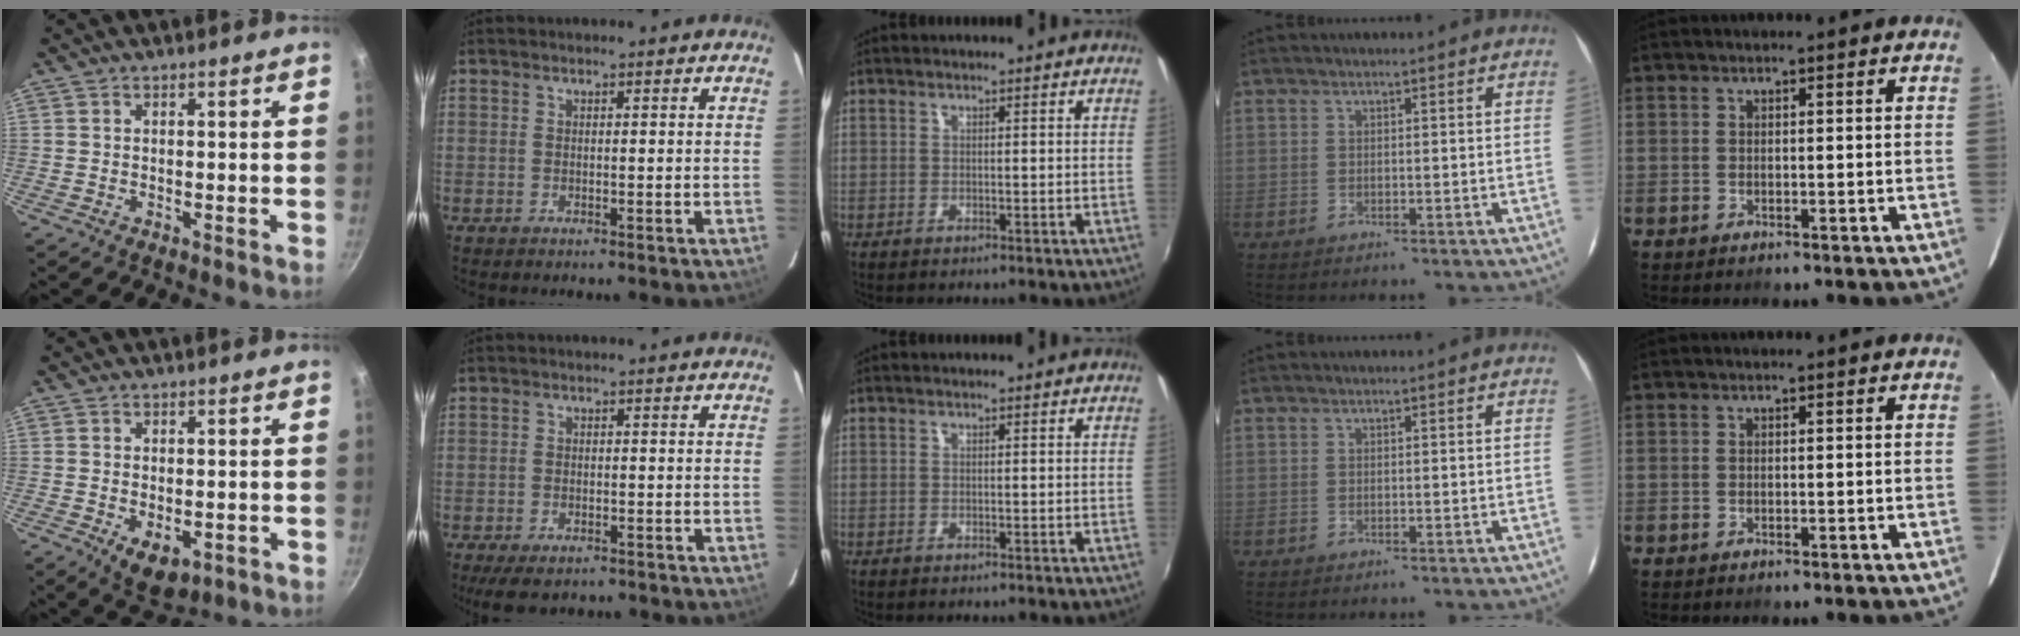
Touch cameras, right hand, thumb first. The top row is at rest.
{"thumb": {"total": 6.2, "force": [-1.5, 3.8, 4.7], "torque": [-0.061, -0.010, -0.011]}, "index": {"total": 6.3, "force": [-4.8, 2.6, 3.2], "torque": [-0.079, -0.017, -0.077]}}